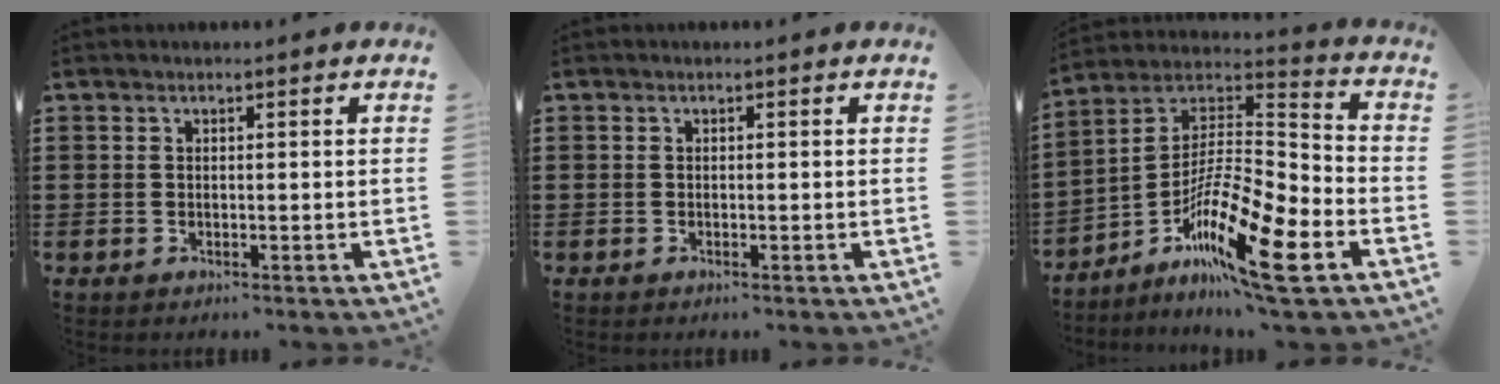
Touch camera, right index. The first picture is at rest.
{"total": 0.0}
{"total": 15.7, "force": [-8.9, 2.6, 12.7], "torque": [-0.248, 0.001, -0.164]}